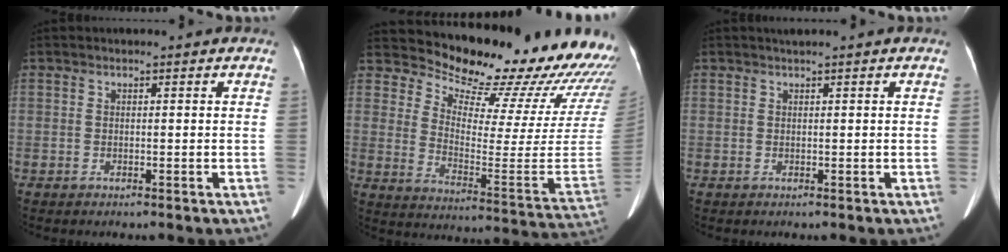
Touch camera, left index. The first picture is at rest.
{"total": 24.5, "force": [23.5, 3.8, 5.6], "torque": [-0.090, -0.128, 0.287]}
{"total": 1.0, "force": [0.8, -0.2, 0.6], "torque": [-0.011, 0.006, 0.018]}